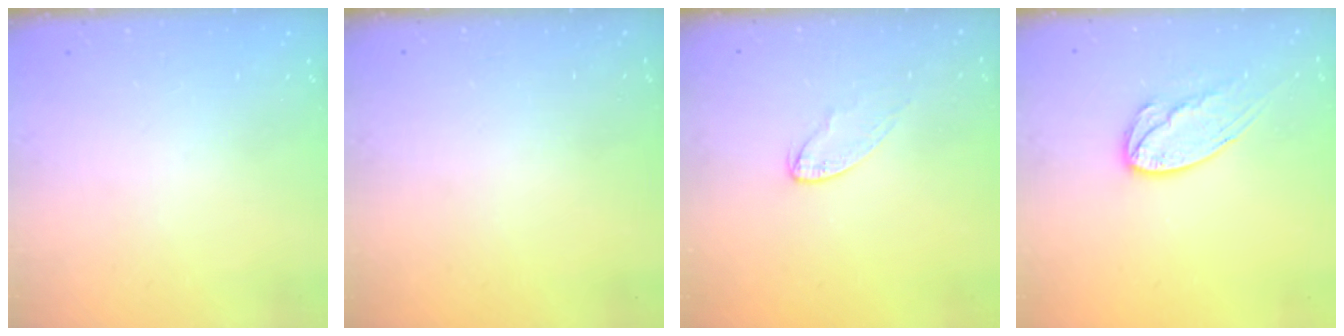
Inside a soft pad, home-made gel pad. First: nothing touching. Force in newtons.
{"total": 0.0}
{"total": 5.0, "press": 5.0, "slide": 0.4}
{"total": 11.3, "press": 11.3, "slide": 1.0}